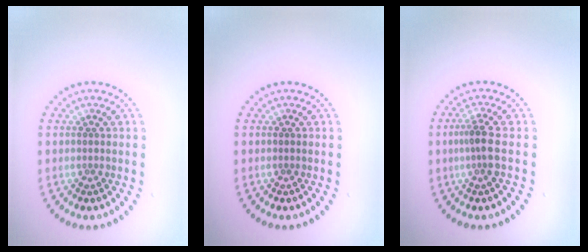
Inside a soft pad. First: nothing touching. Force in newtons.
{"total": 0.0}
{"total": 2.4, "press": 1.8, "slide": 1.5}